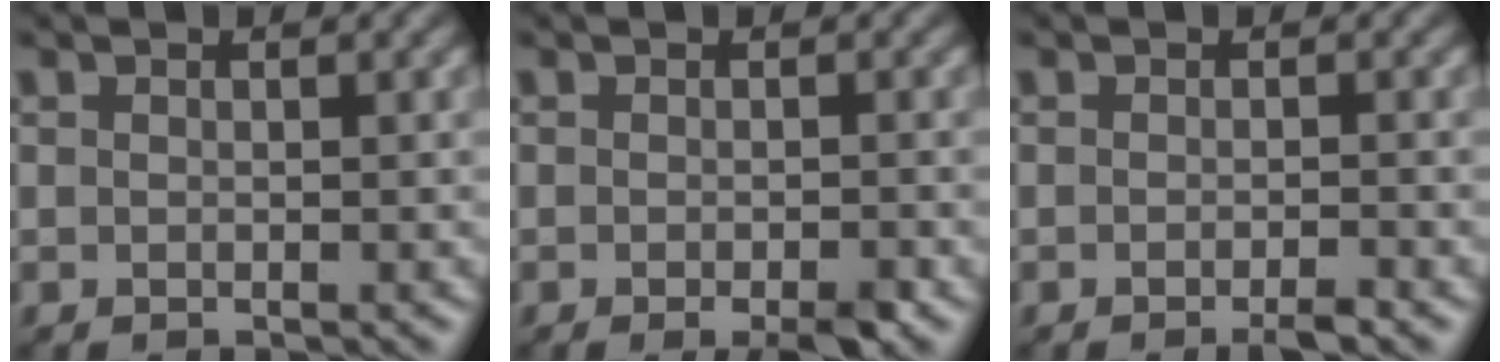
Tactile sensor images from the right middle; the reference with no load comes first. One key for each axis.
{"total": 2.8, "fx": -1.6, "fy": 0.9, "fz": 2.1, "tx": -0.030, "ty": -0.001, "tz": -0.021}
{"total": 1.5, "fx": -1.1, "fy": 0.2, "fz": 1.1, "tx": -0.016, "ty": 0.001, "tz": -0.015}